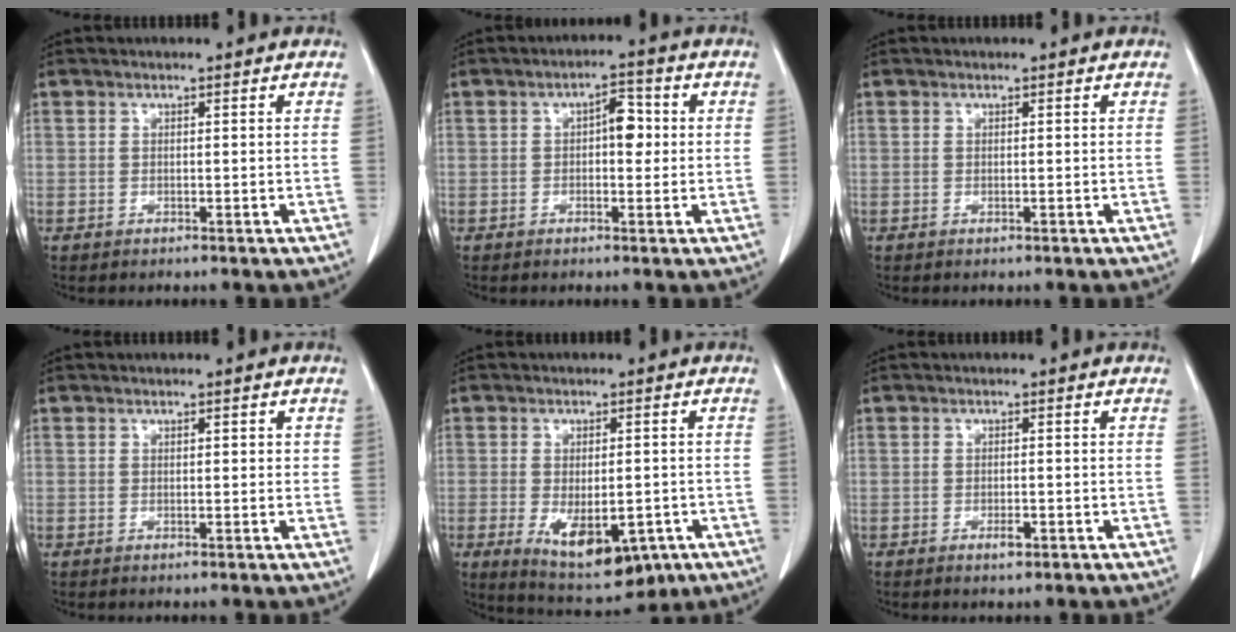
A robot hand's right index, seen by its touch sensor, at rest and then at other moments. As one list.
[{"total": 3.9, "force": [0.4, 1.8, 3.4], "torque": [-0.043, 0.015, 0.006]}, {"total": 0.0}, {"total": 1.4, "force": [0.5, 0.6, 1.1], "torque": [-0.011, 0.000, 0.005]}, {"total": 11.6, "force": [-4.6, 5.3, 9.2], "torque": [-0.143, -0.013, -0.058]}, {"total": 1.5, "force": [-0.8, 0.5, 1.2], "torque": [-0.022, -0.001, -0.010]}]